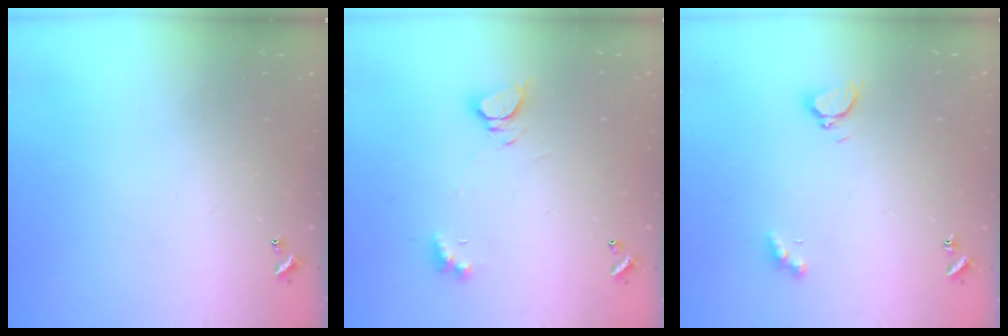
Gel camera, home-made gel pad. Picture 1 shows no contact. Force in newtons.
{"total": 5.6, "press": 5.6, "slide": 0.6}
{"total": 2.9, "press": 2.8, "slide": 0.7}